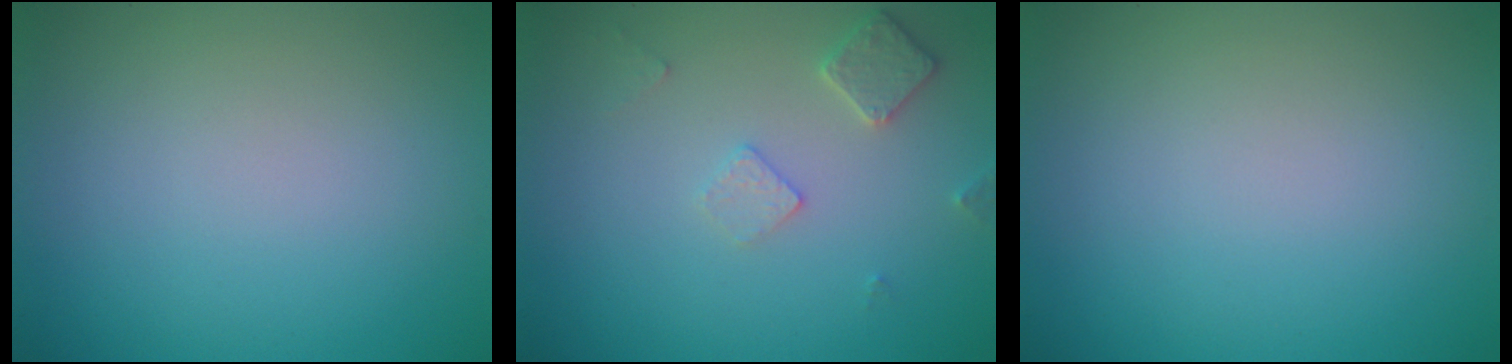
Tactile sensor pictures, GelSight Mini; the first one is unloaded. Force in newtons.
{"total": 2.1, "press": 2.1, "slide": 0.3}
{"total": 0.0}